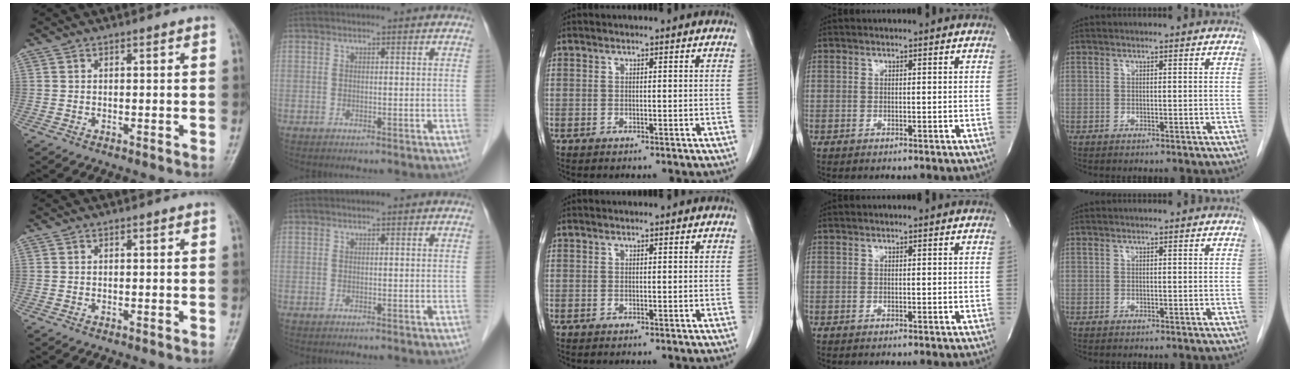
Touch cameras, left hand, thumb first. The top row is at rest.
{}